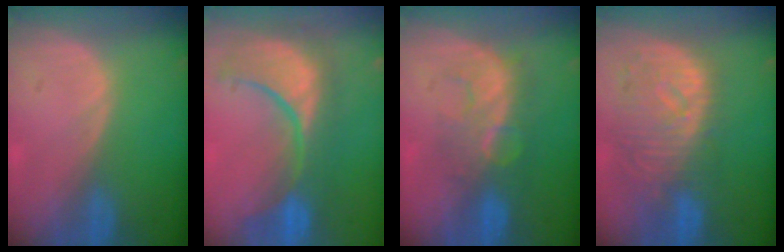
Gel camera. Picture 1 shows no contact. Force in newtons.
{"total": 11.9, "press": 10.8, "slide": 4.8}
{"total": 7.9, "press": 7.5, "slide": 2.7}
{"total": 11.1, "press": 9.7, "slide": 5.3}